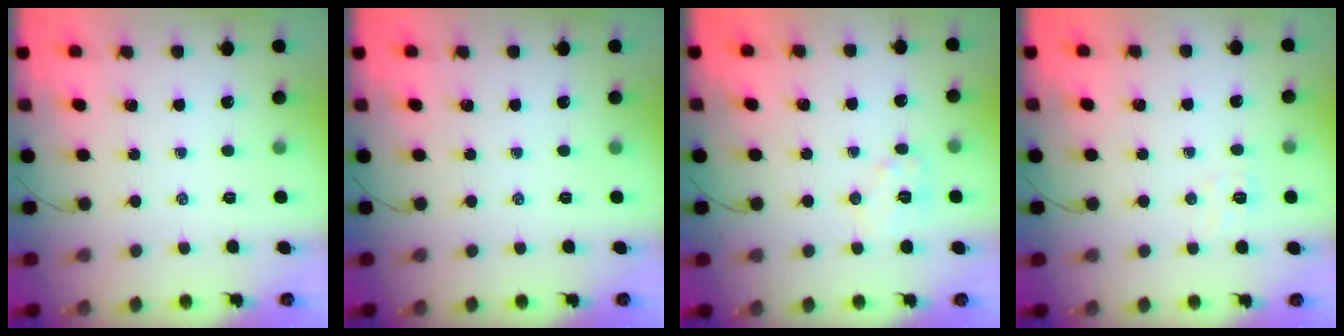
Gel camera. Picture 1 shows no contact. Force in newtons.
{"total": 0.0}
{"total": 7.3, "press": 7.3, "slide": 0.7}
{"total": 4.5, "press": 4.4, "slide": 1.1}